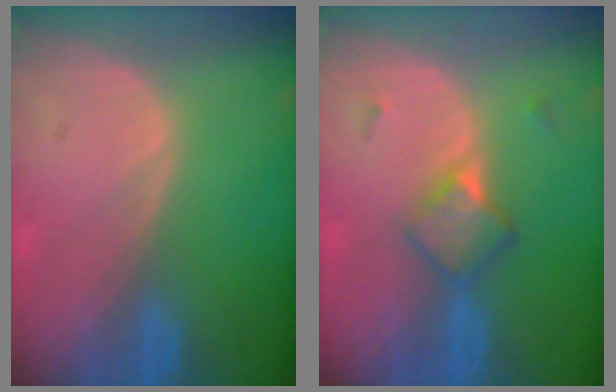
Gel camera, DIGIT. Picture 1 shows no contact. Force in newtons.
{"total": 4.8, "press": 4.2, "slide": 2.2}